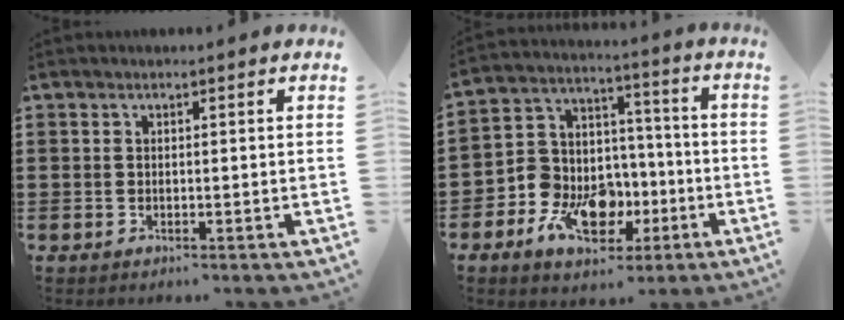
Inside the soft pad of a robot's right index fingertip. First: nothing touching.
{"total": 11.6, "force": [-5.1, 8.9, 5.5], "torque": [-0.130, 0.022, -0.088]}